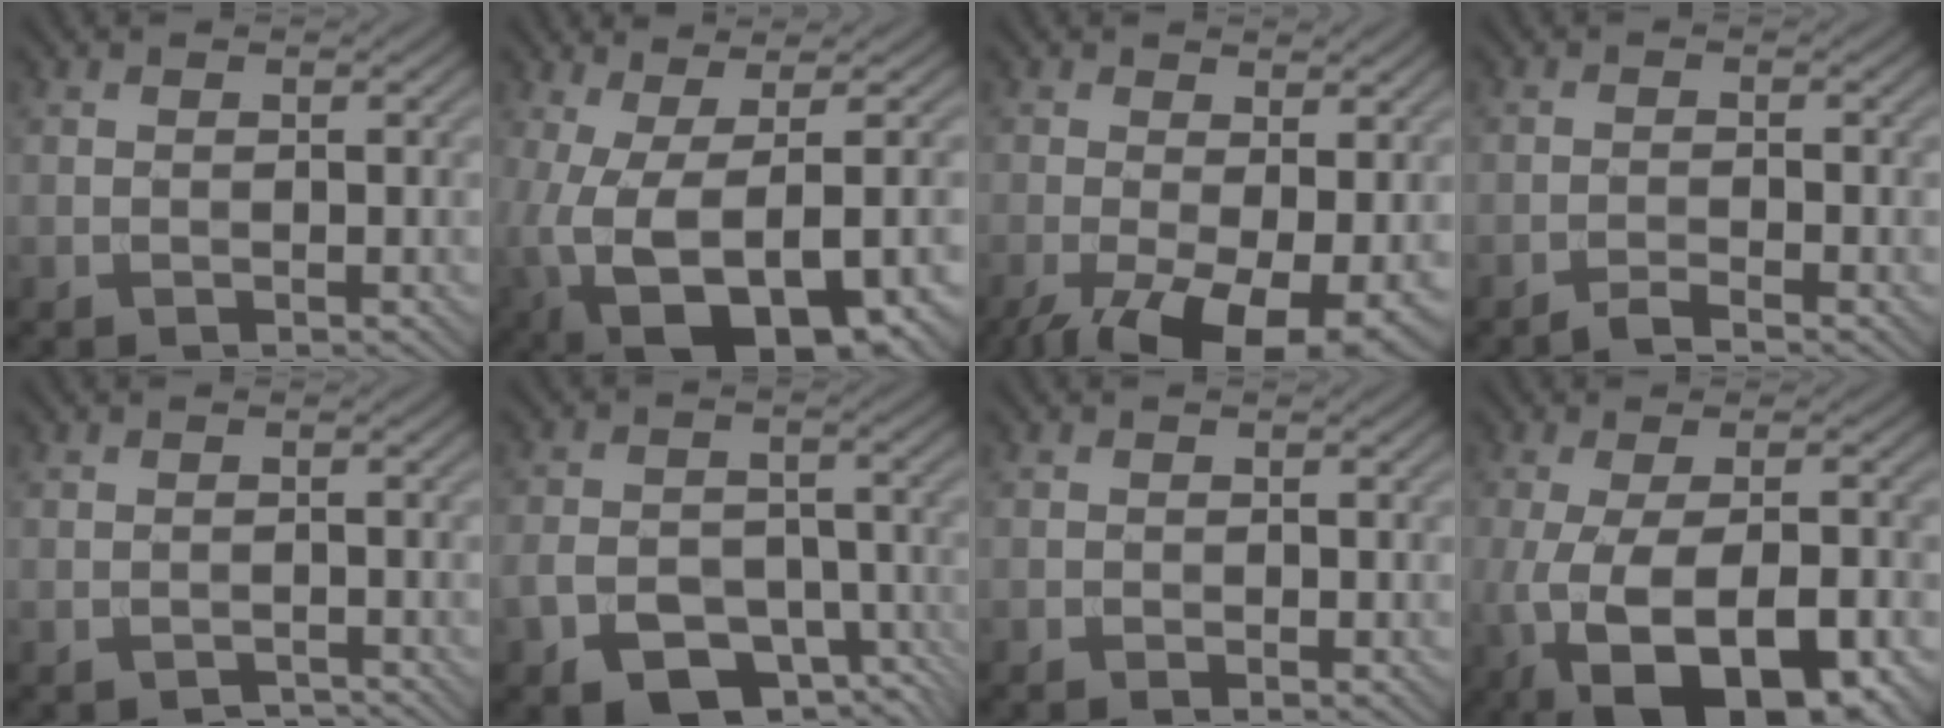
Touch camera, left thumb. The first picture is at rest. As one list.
[{"total": 15.0, "force": [-5.5, 6.5, 12.4], "torque": [-0.241, -0.046, -0.047]}, {"total": 11.0, "force": [-4.3, 4.7, 8.9], "torque": [-0.164, -0.026, -0.063]}, {"total": 1.8, "force": [-1.5, 0.1, 1.0], "torque": [-0.014, 0.005, -0.036]}, {"total": 1.2, "force": [-1.1, 0.5, 0.4], "torque": [-0.007, -0.001, -0.021]}, {"total": 10.9, "force": [-6.3, 6.5, 6.2], "torque": [-0.115, -0.015, -0.108]}, {"total": 0.7, "force": [-0.3, 0.4, 0.5], "torque": [-0.008, -0.001, -0.003]}, {"total": 15.2, "force": [-6.1, 6.6, 12.3], "torque": [-0.237, -0.036, -0.074]}]